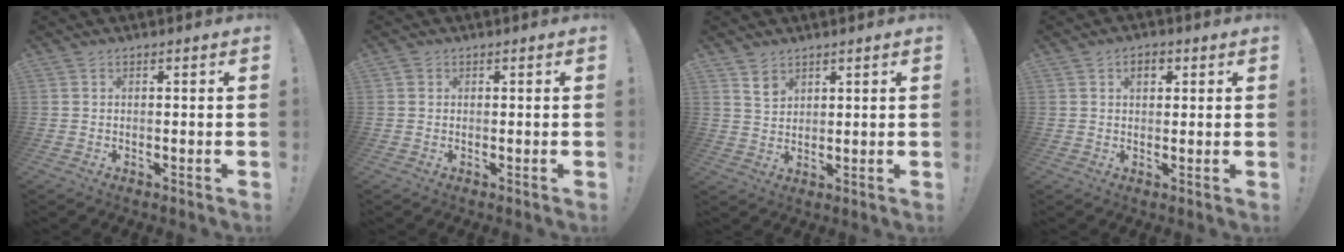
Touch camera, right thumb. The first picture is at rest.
{"total": 0.8, "force": [0.4, 0.7, 0.0], "torque": [-0.001, 0.002, 0.008]}
{"total": 3.9, "force": [3.0, 2.4, 0.9], "torque": [-0.007, -0.020, 0.055]}
{"total": 3.6, "force": [1.2, 2.4, 2.4], "torque": [-0.030, 0.002, 0.017]}